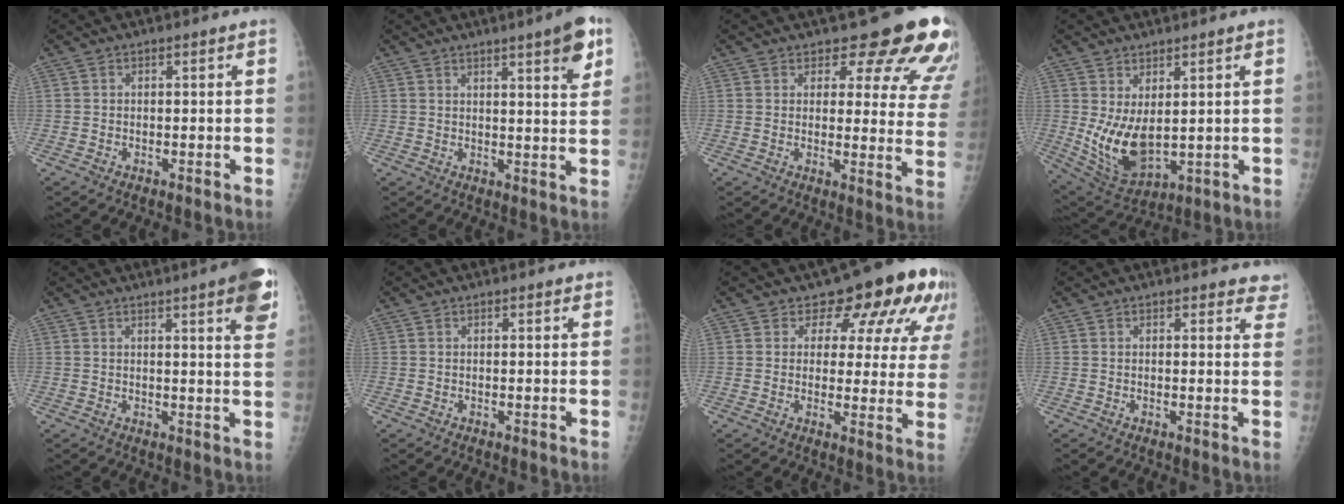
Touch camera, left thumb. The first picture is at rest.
{"total": 8.1, "force": [4.5, 1.2, 6.7], "torque": [-0.081, -0.021, 0.059]}
{"total": 16.0, "force": [13.3, 5.9, 6.8], "torque": [-0.026, -0.089, 0.132]}
{"total": 10.4, "force": [1.5, 5.4, 8.7], "torque": [-0.151, -0.028, 0.051]}
{"total": 10.0, "force": [5.5, 1.4, 8.2], "torque": [-0.086, -0.016, 0.059]}
{"total": 1.0, "force": [0.8, 0.4, 0.5], "torque": [-0.004, -0.002, 0.008]}
{"total": 13.2, "force": [9.8, 7.0, 5.5], "torque": [-0.013, -0.051, 0.093]}
{"total": 5.4, "force": [4.9, 2.1, 1.2], "torque": [0.033, -0.019, 0.037]}